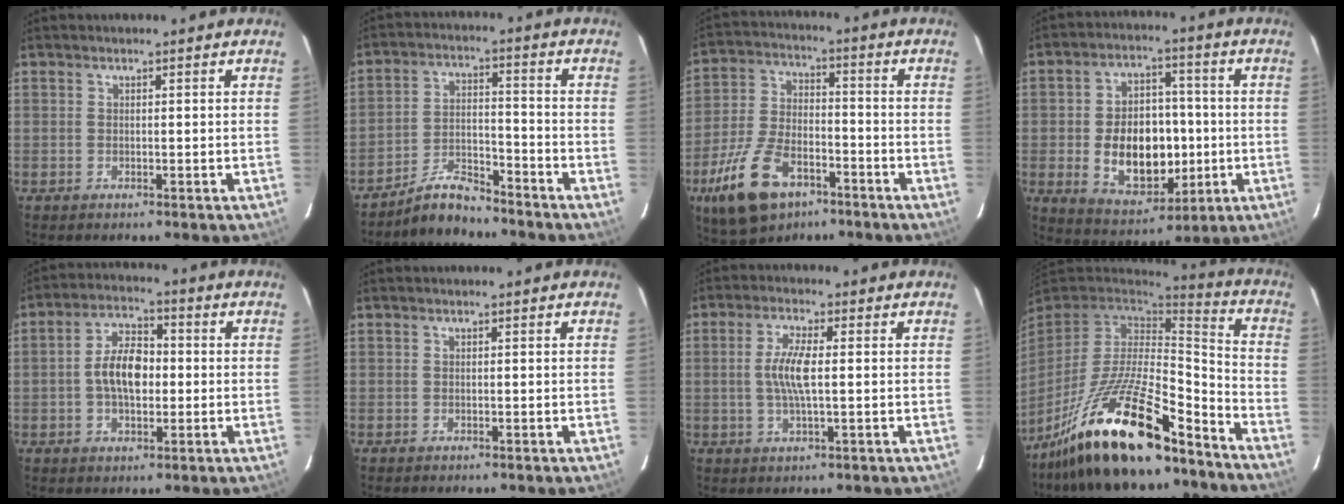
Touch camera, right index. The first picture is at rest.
{"total": 7.0, "force": [-6.6, 1.5, 1.6], "torque": [-0.042, 0.025, -0.119]}
{"total": 16.0, "force": [-8.9, 8.5, 10.3], "torque": [-0.226, -0.011, -0.158]}
{"total": 14.9, "force": [-2.1, 10.0, 10.8], "torque": [-0.210, 0.013, -0.009]}
{"total": 8.4, "force": [-0.7, 4.6, 6.9], "torque": [-0.131, 0.017, -0.011]}
{"total": 0.0}
{"total": 6.1, "force": [0.1, 1.3, 5.9], "torque": [-0.115, 0.002, 0.003]}
{"total": 24.2, "force": [-16.9, 7.0, 15.8], "torque": [-0.308, -0.022, -0.292]}